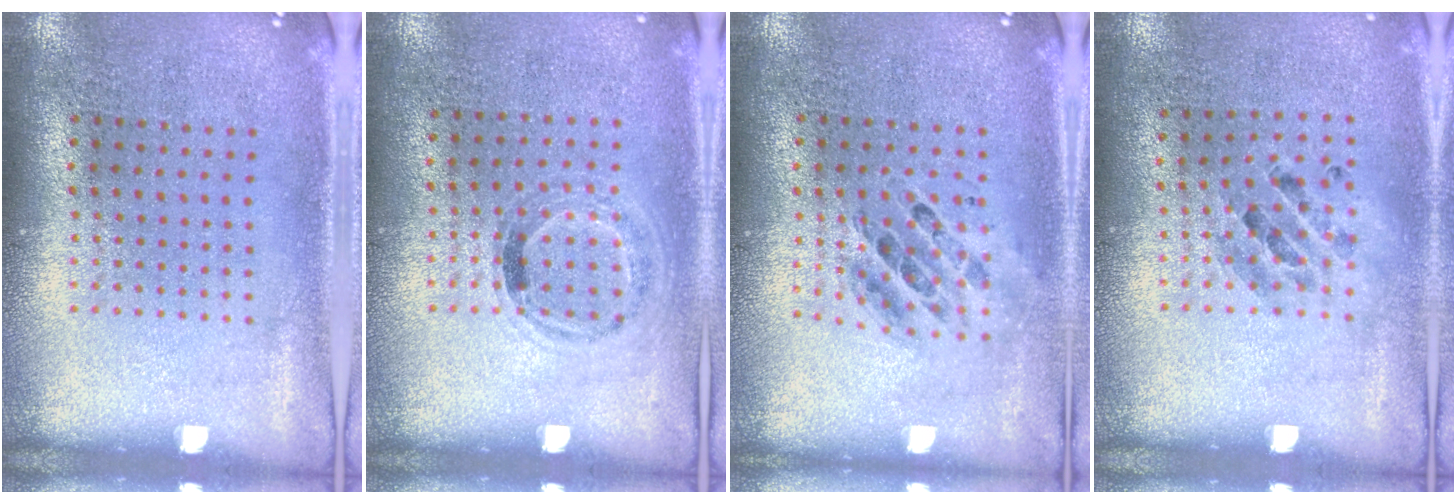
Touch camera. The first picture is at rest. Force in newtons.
{"total": 0.9, "press": 0.7, "slide": 0.6}
{"total": 0.7, "press": 0.7, "slide": 0.0}
{"total": 0.8, "press": 0.8, "slide": 0.0}